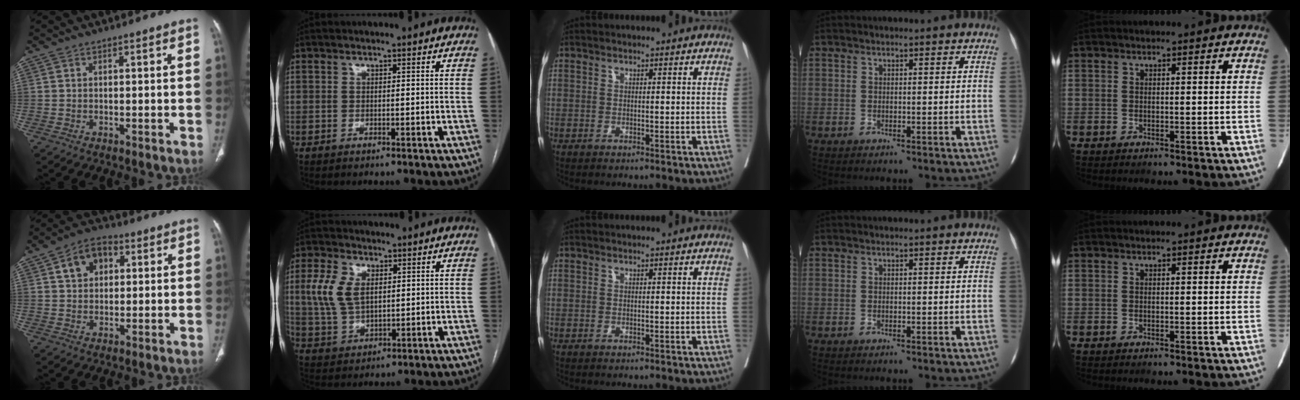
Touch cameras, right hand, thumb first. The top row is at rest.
{"thumb": {"total": 7.7, "force": [2.5, 5.5, 4.7], "torque": [-0.056, 0.006, 0.034]}, "index": {"total": 8.1, "force": [2.1, 4.8, 6.1], "torque": [-0.150, 0.013, 0.047]}}